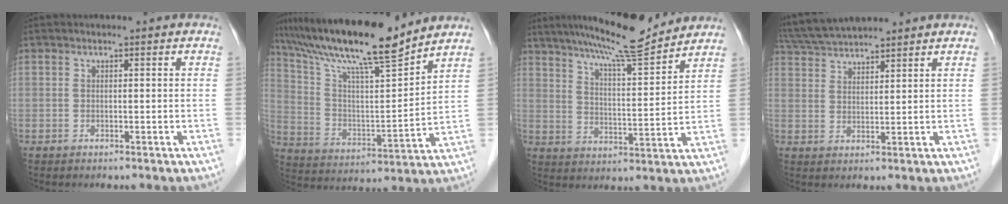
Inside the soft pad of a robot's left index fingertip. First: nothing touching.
{"total": 17.3, "force": [15.0, 0.2, 8.7], "torque": [-0.161, 0.000, 0.261]}
{"total": 13.2, "force": [11.9, 0.2, 5.8], "torque": [-0.100, 0.003, 0.186]}
{"total": 9.0, "force": [8.5, 0.7, 3.1], "torque": [-0.067, 0.035, 0.157]}